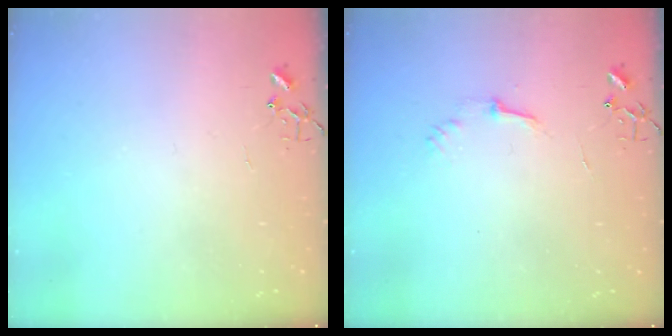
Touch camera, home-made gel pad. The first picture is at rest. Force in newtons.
{"total": 5.0, "press": 4.9, "slide": 0.6}